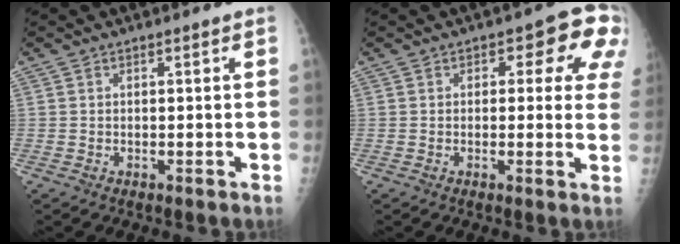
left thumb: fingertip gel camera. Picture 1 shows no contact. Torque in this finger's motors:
{"motor_torque": [0.87, 0.66, 0.09, 0.10, 0.07]}